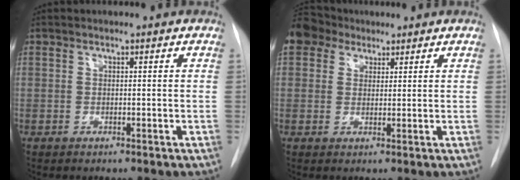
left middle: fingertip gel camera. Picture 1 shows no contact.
{"total": 6.4, "force": [4.6, 4.2, 1.3], "torque": [-0.026, 0.030, 0.089]}